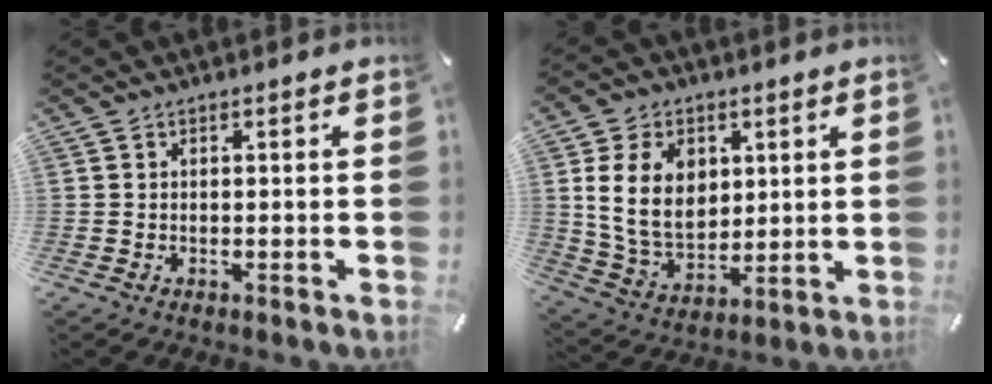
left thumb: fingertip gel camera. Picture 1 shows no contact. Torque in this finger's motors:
{"motor_torque": [2.40, 2.61, 1.72, -0.17, 0.24]}